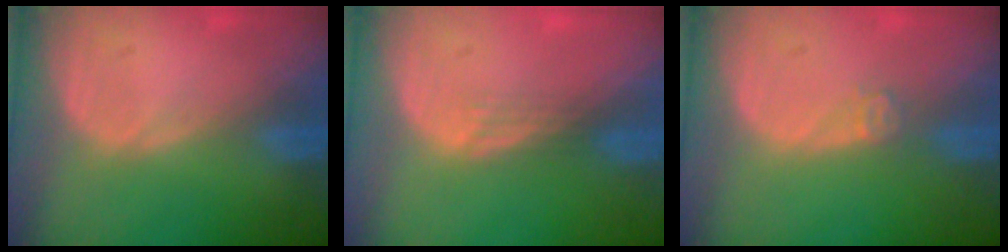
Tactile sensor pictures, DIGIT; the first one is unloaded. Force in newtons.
{"total": 1.5, "press": 1.2, "slide": 0.9}
{"total": 1.7, "press": 1.4, "slide": 1.0}